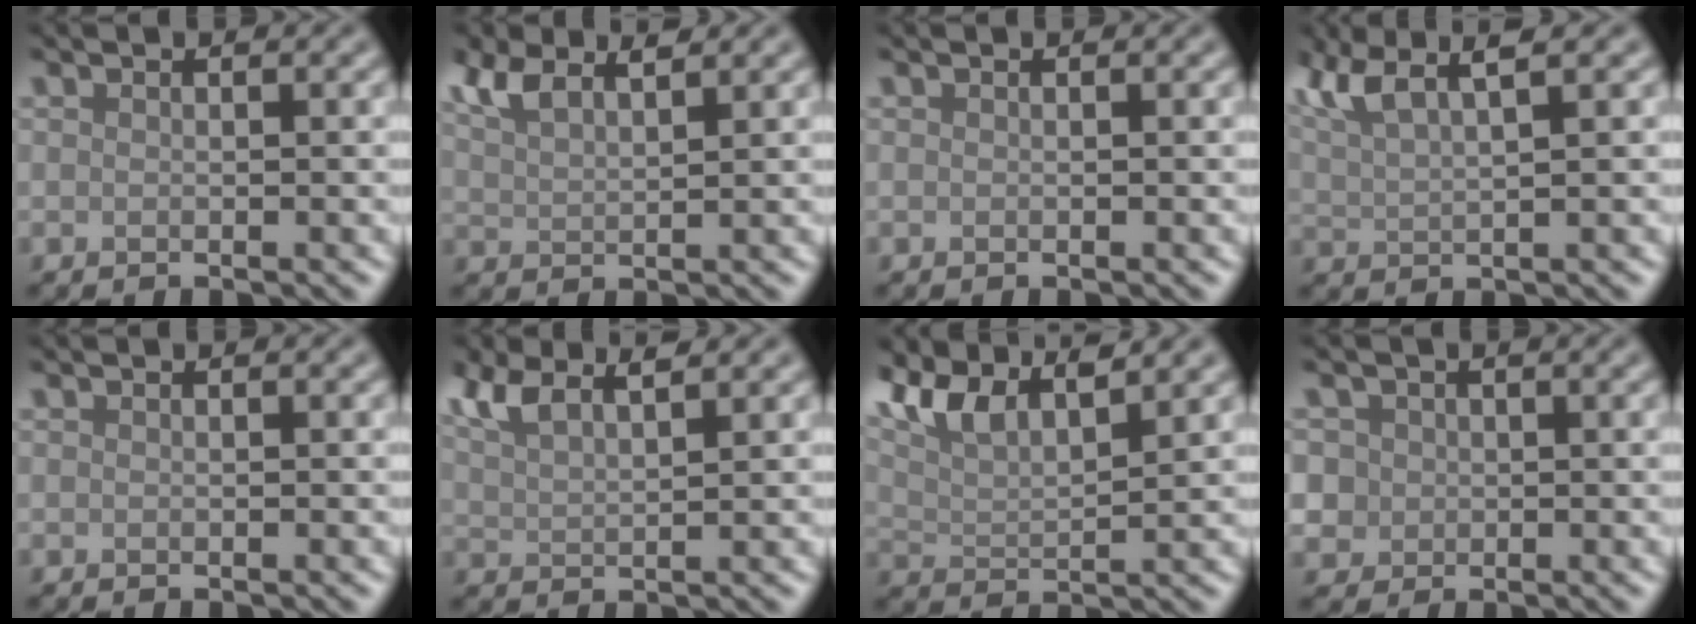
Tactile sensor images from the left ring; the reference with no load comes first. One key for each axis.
{"total": 3.7, "fx": 2.8, "fy": 1.3, "fz": 2.1, "tx": -0.055, "ty": 0.009, "tz": 0.055}
{"total": 0.0}
{"total": 5.4, "fx": 3.4, "fy": 1.5, "fz": 3.9, "tx": -0.072, "ty": 0.021, "tz": 0.063}
{"total": 0.0}
{"total": 4.1, "fx": 3.0, "fy": 1.4, "fz": 2.5, "tx": -0.064, "ty": 0.011, "tz": 0.058}
{"total": 7.4, "fx": 5.5, "fy": 2.4, "fz": 4.3, "tx": -0.087, "ty": 0.015, "tz": 0.089}
{"total": 3.7, "fx": 1.0, "fy": 3.4, "fz": 1.1, "tx": -0.019, "ty": 0.017, "tz": 0.007}